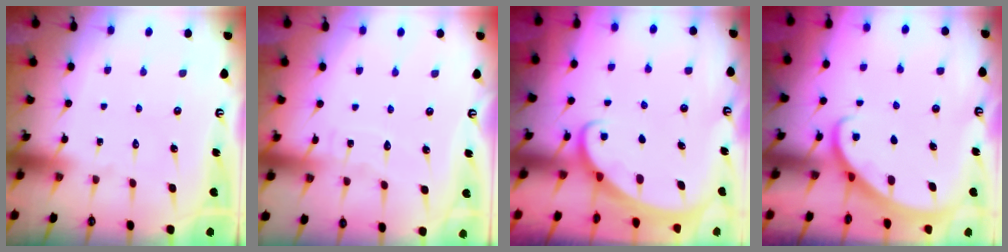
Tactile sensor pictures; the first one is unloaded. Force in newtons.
{"total": 3.7, "press": 3.7, "slide": 0.2}
{"total": 1.5, "press": 1.5, "slide": 0.2}
{"total": 1.9, "press": 1.9, "slide": 0.2}